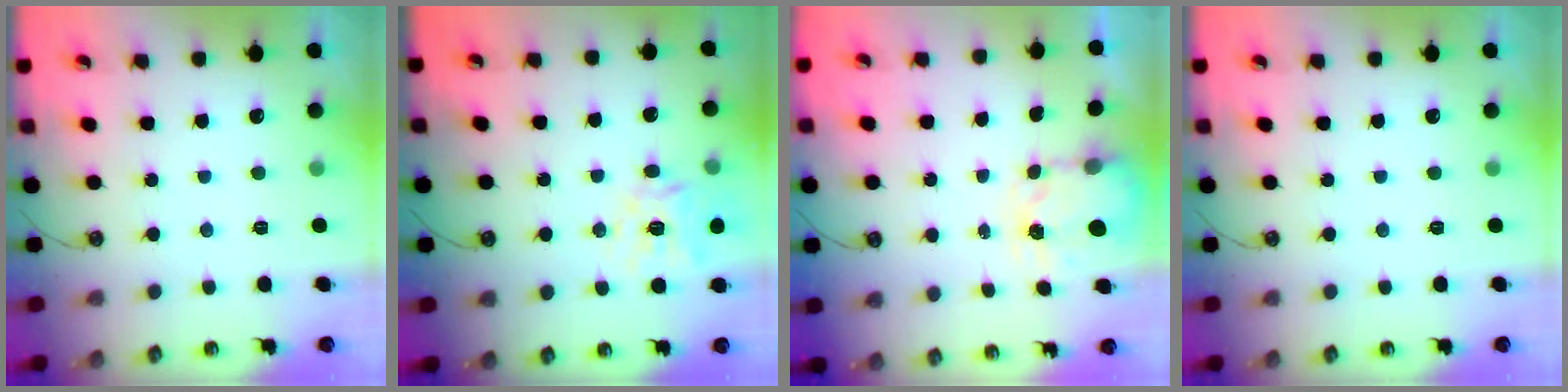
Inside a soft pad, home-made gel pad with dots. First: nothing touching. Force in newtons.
{"total": 14.6, "press": 14.5, "slide": 2.0}
{"total": 3.6, "press": 3.5, "slide": 0.5}
{"total": 0.0}